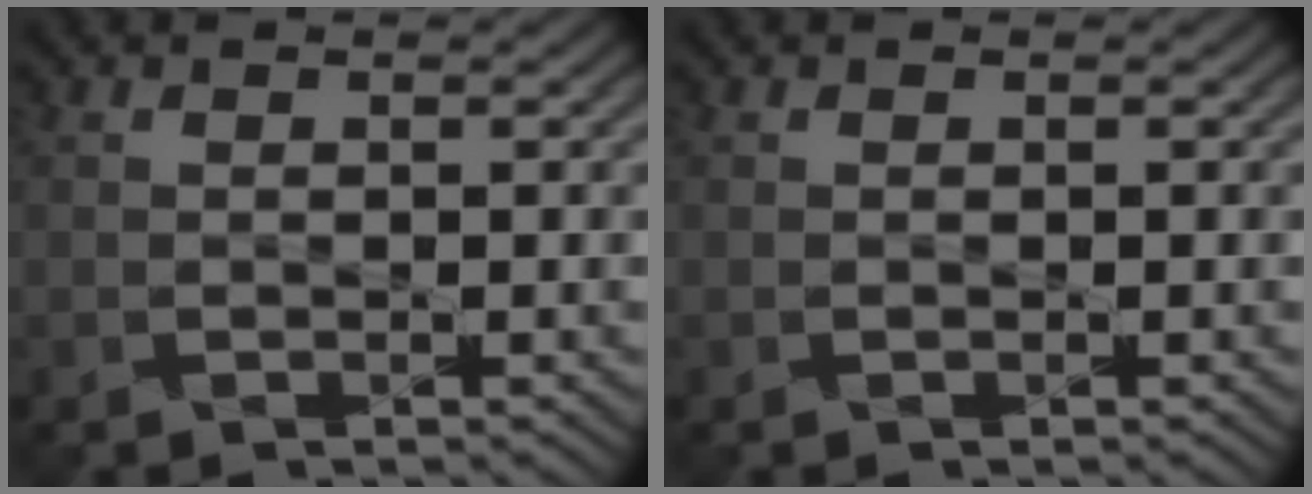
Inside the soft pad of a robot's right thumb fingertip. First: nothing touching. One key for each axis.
{"total": 0.0}